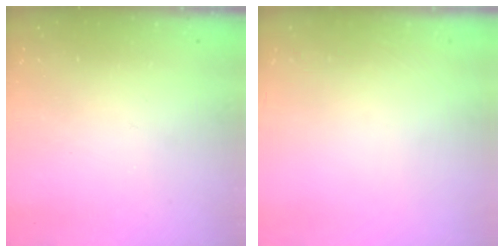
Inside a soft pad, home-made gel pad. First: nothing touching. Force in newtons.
{"total": 0.0}